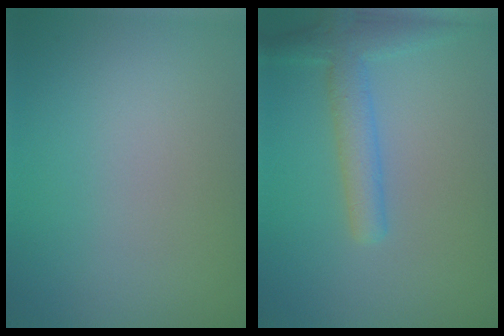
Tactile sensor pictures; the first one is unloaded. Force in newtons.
{"total": 3.5, "press": 3.5, "slide": 0.2}